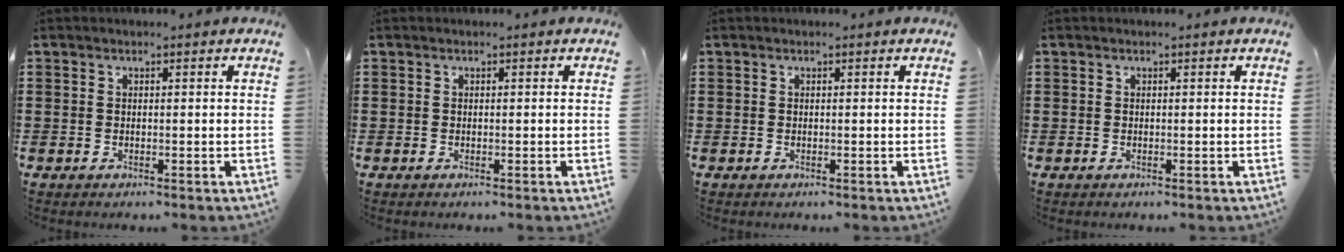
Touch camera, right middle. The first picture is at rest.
{"total": 0.0}
{"total": 0.0}
{"total": 0.0}